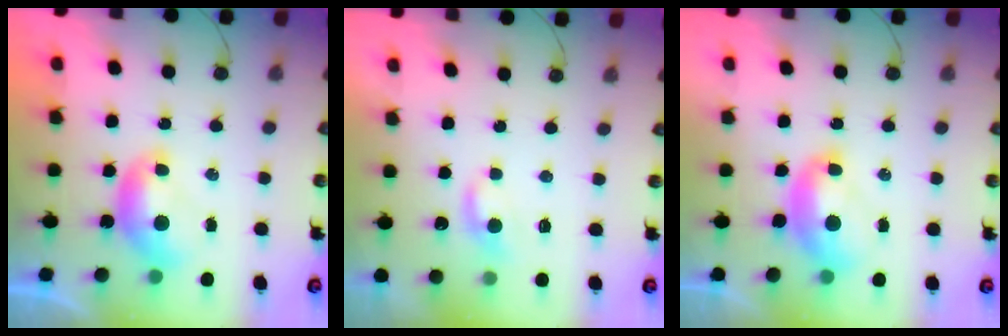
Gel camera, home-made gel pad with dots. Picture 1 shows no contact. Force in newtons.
{"total": 1.4, "press": 1.2, "slide": 0.5}
{"total": 2.3, "press": 2.2, "slide": 0.6}